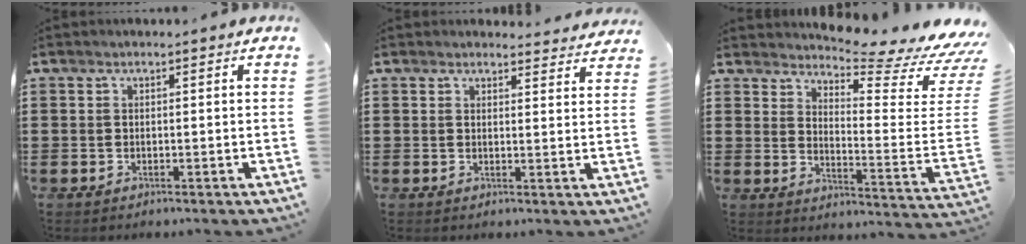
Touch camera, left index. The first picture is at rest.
{"total": 2.5, "force": [2.5, 0.3, 0.2], "torque": [-0.003, -0.010, 0.046]}
{"total": 5.4, "force": [4.9, -0.2, 2.1], "torque": [-0.046, -0.060, 0.076]}